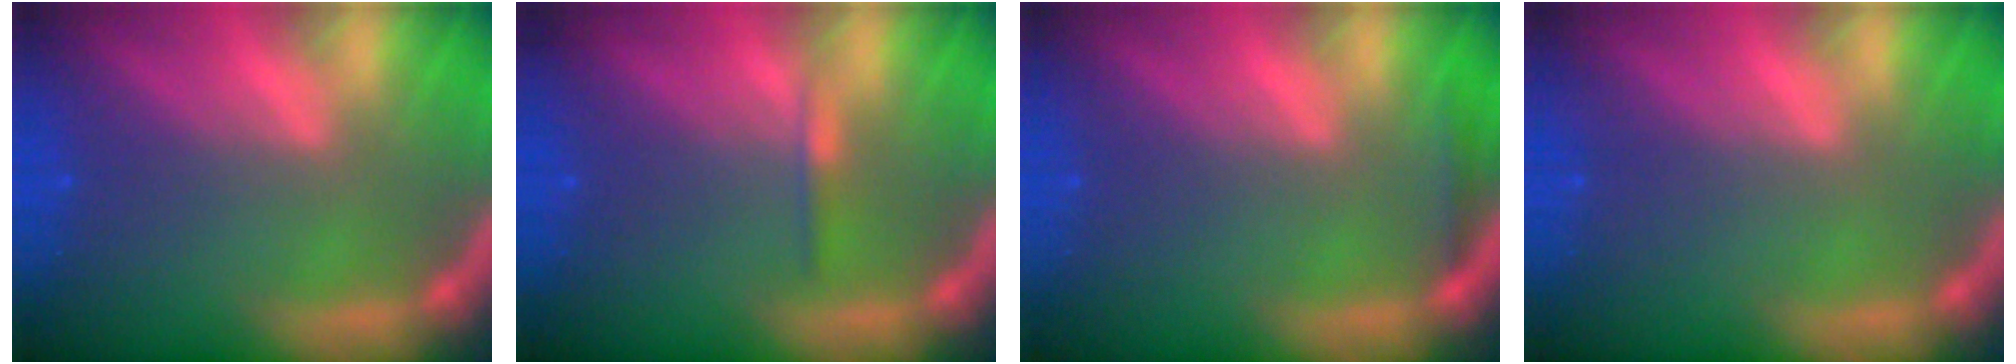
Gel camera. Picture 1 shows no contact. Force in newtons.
{"total": 0.9}
{"total": 0.9}
{"total": 0.0}